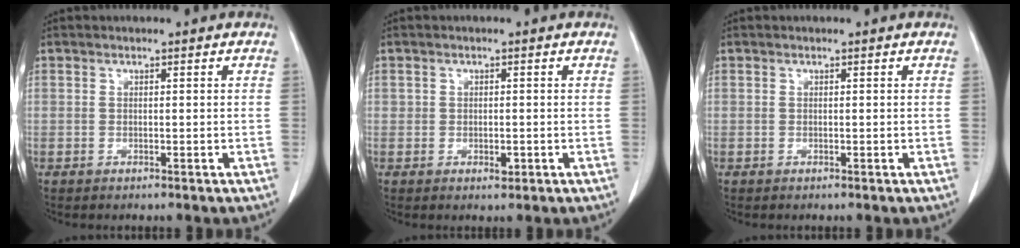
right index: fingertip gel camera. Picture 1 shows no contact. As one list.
[{"total": 1.4, "force": [-0.3, 1.0, 0.9], "torque": [-0.010, -0.001, -0.002]}, {"total": 0.0}]